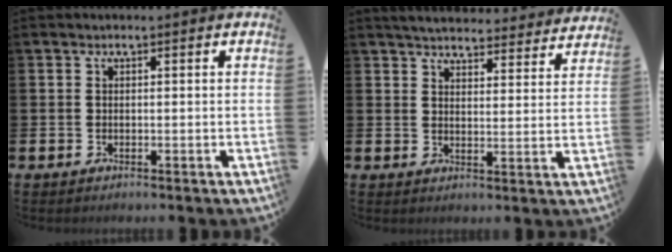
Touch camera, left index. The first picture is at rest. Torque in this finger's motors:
{"motor_torque": [1.06, -1.08, 0.15, 0.09]}